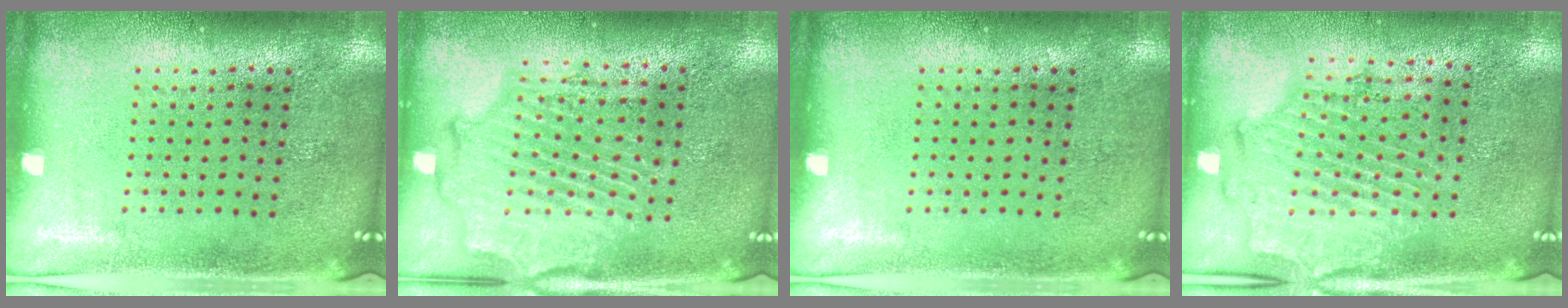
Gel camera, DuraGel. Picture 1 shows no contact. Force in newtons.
{"total": 2.1, "press": 2.1, "slide": 0.5}
{"total": 0.0}
{"total": 1.8, "press": 1.7, "slide": 0.7}